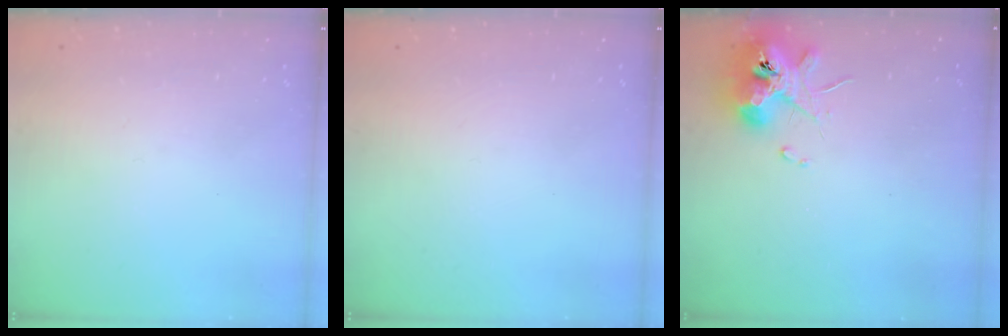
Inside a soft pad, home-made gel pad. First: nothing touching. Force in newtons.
{"total": 0.0}
{"total": 10.5, "press": 10.4, "slide": 1.4}